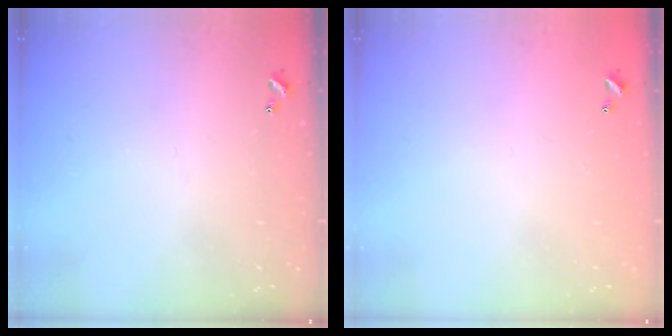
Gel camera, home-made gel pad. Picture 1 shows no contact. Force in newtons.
{"total": 2.7, "press": 2.7, "slide": 0.1}